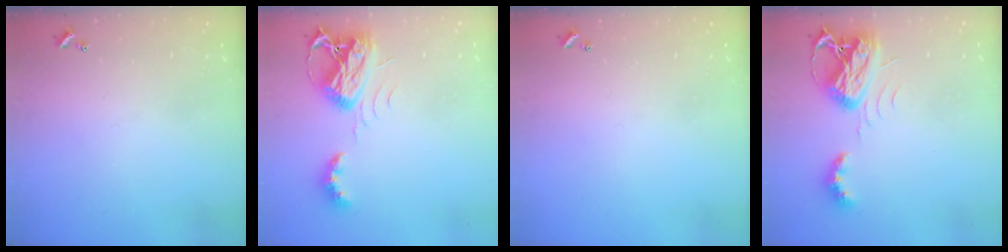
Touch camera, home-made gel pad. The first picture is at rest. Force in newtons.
{"total": 7.9, "press": 7.9, "slide": 0.8}
{"total": 0.0}
{"total": 7.9, "press": 7.9, "slide": 0.8}